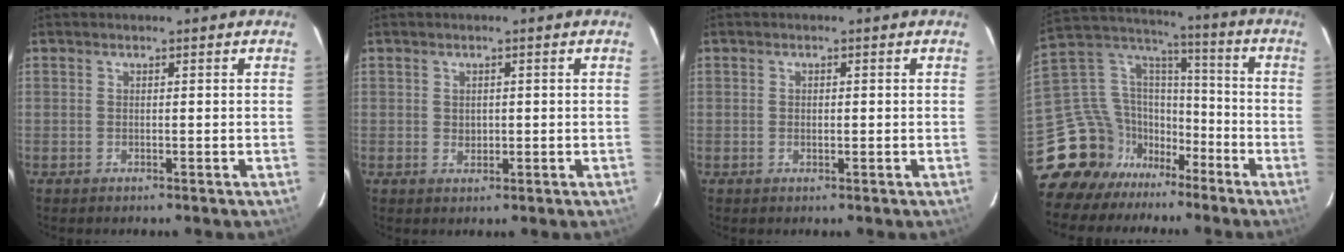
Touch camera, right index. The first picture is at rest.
{"total": 1.6, "force": [0.1, 1.4, 0.7], "torque": [-0.008, 0.000, 0.004]}
{"total": 0.8, "force": [-0.1, 0.6, 0.6], "torque": [-0.009, 0.001, -0.003]}
{"total": 18.3, "force": [-12.1, 12.7, 5.4], "torque": [-0.135, 0.041, -0.203]}